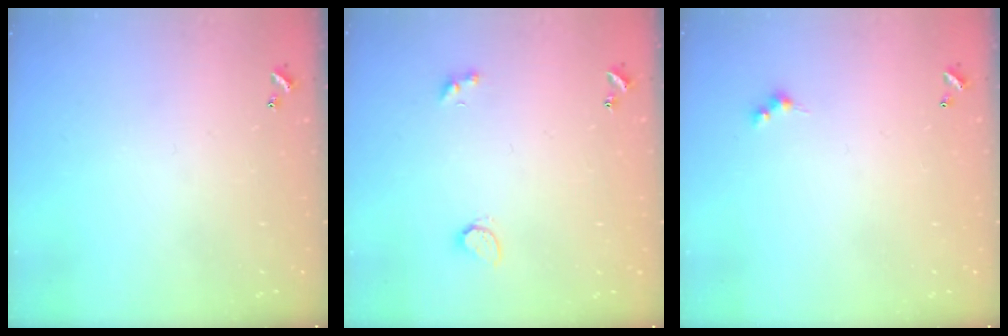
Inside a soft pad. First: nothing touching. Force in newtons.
{"total": 2.4, "press": 2.4, "slide": 0.5}
{"total": 2.5, "press": 2.5, "slide": 0.5}